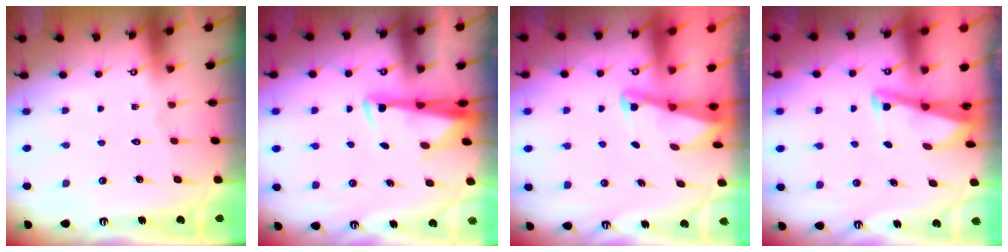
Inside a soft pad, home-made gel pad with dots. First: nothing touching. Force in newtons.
{"total": 3.4, "press": 3.3, "slide": 0.7}
{"total": 2.0, "press": 2.0, "slide": 0.4}
{"total": 2.9, "press": 2.9, "slide": 0.4}